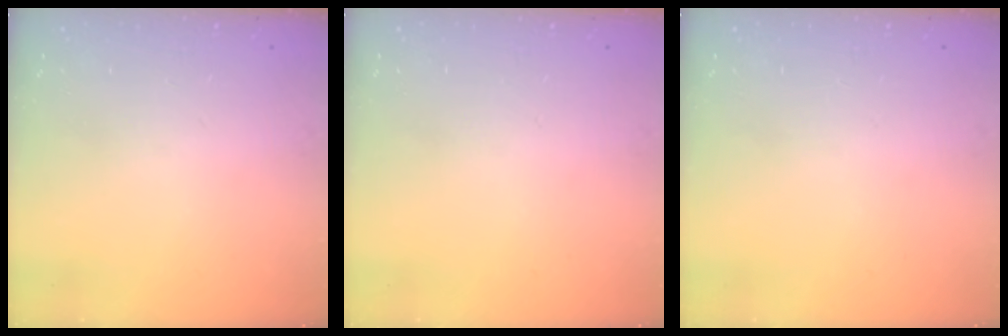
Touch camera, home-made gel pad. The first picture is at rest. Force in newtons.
{"total": 0.0}
{"total": 0.0}